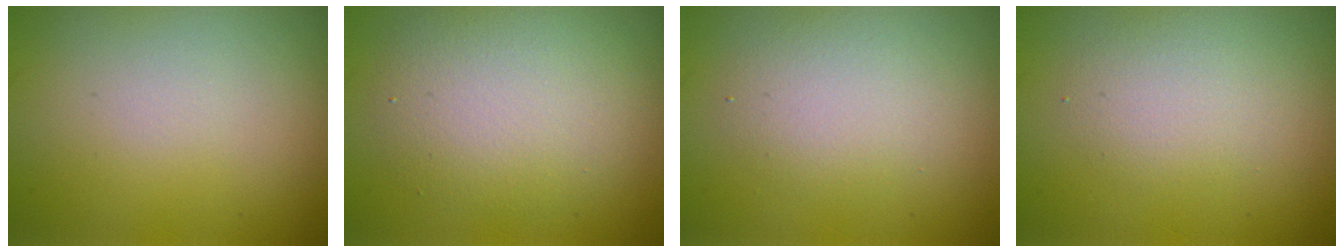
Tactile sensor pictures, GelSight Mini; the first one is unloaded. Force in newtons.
{"total": 5.0, "press": 5.0, "slide": 0.3}
{"total": 2.9, "press": 2.8, "slide": 0.2}
{"total": 2.4, "press": 2.4, "slide": 0.1}